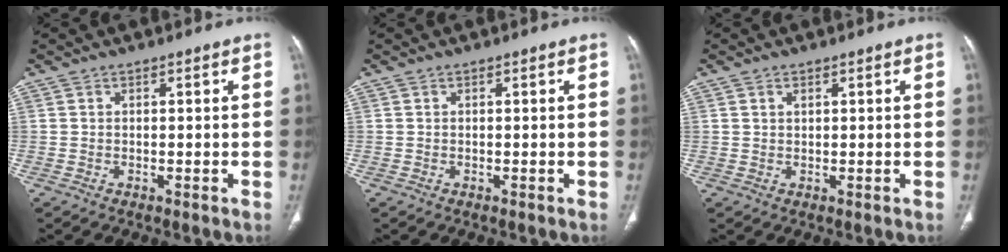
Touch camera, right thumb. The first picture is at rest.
{"total": 0.0}
{"total": 0.9, "force": [0.6, 0.6, 0.5], "torque": [-0.006, -0.003, 0.010]}